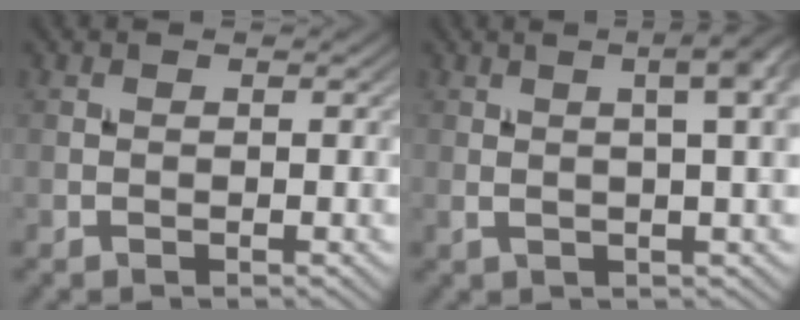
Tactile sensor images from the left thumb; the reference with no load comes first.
{"total": 7.8, "force": [2.5, 2.1, 7.1], "torque": [-0.078, 0.028, 0.025]}